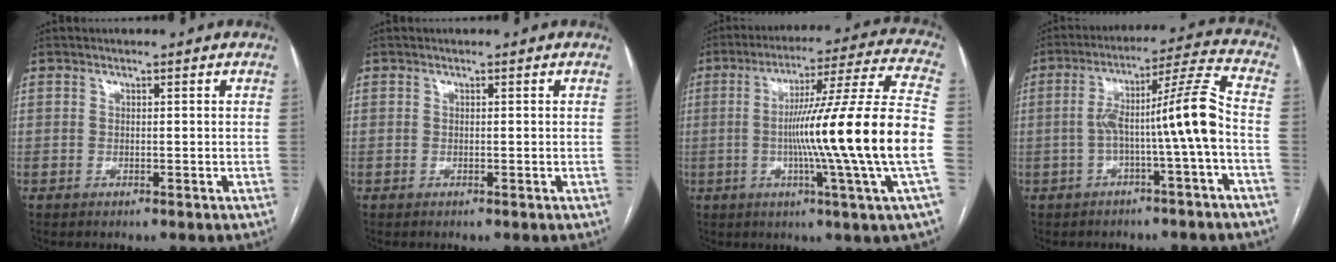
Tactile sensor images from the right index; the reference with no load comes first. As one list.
[{"total": 0.0}, {"total": 21.8, "force": [-3.1, -2.7, 21.4], "torque": [-0.303, -0.005, -0.069]}, {"total": 10.7, "force": [-2.2, -1.2, 10.4], "torque": [-0.171, 0.033, -0.035]}]